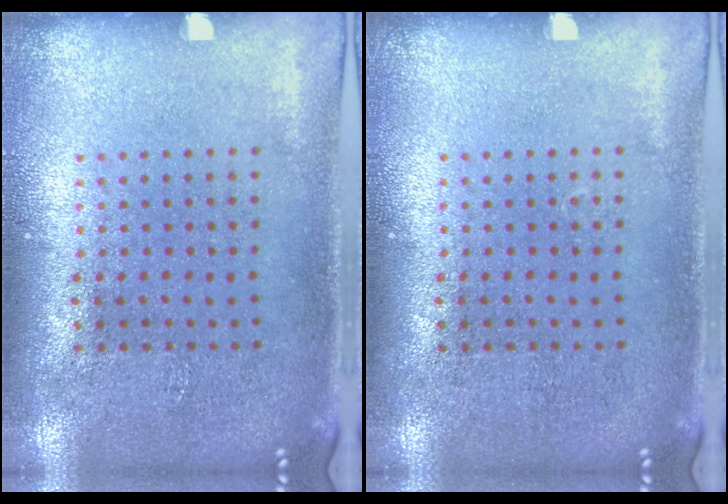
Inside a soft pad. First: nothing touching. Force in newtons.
{"total": 0.0}